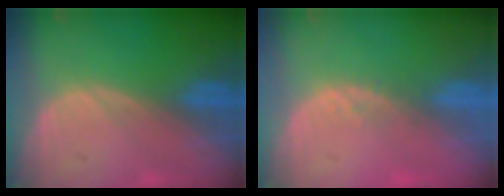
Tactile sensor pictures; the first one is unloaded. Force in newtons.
{"total": 1.3, "press": 1.2, "slide": 0.6}